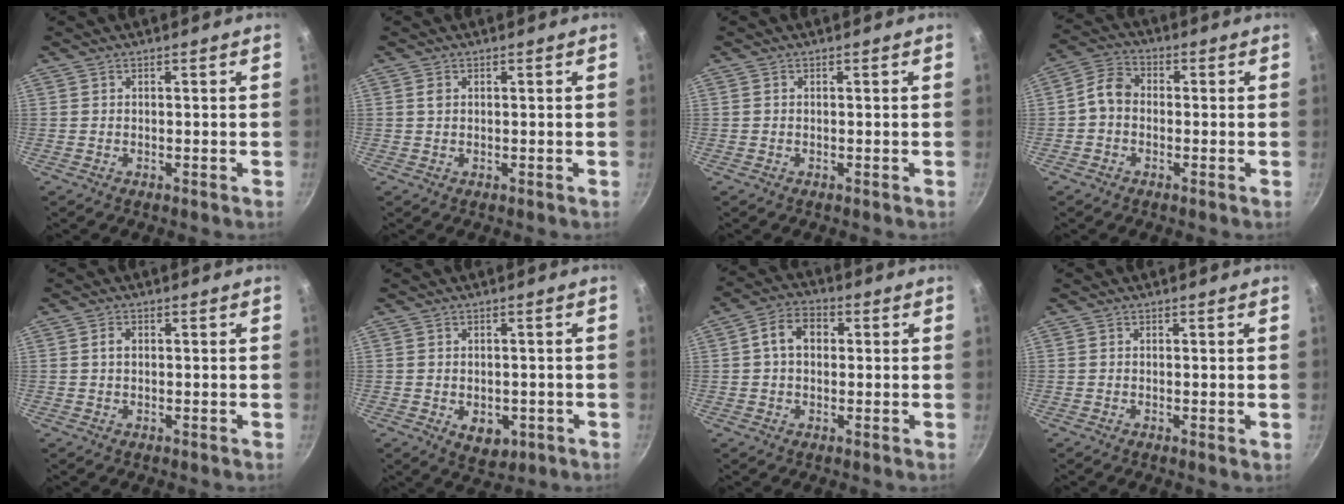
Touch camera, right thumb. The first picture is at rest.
{"total": 1.1, "force": [0.3, 0.8, 0.7], "torque": [-0.011, 0.001, 0.005]}
{"total": 0.0}
{"total": 5.6, "force": [-0.7, 4.4, 3.4], "torque": [-0.052, 0.023, -0.031]}
{"total": 1.6, "force": [0.2, 1.2, 1.1], "torque": [-0.018, 0.005, 0.003]}
{"total": 5.6, "force": [-1.6, 3.9, 3.7], "torque": [-0.037, -0.001, -0.013]}
{"total": 6.9, "force": [0.9, 5.1, 4.5], "torque": [-0.057, 0.018, 0.003]}
{"total": 0.7, "force": [0.0, 0.2, 0.6], "torque": [-0.010, -0.002, -0.002]}